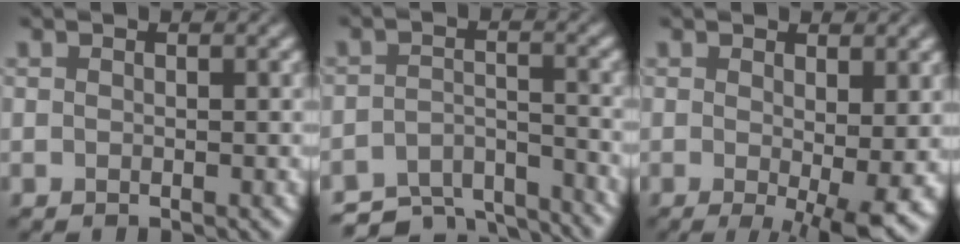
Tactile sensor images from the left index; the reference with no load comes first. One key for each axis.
{"total": 6.4, "fx": -5.9, "fy": 1.8, "fz": 1.5, "tx": -0.024, "ty": -0.017, "tz": -0.101}
{"total": 5.4, "fx": -0.4, "fy": 1.3, "fz": 5.2, "tx": -0.081, "ty": -0.018, "tz": -0.002}